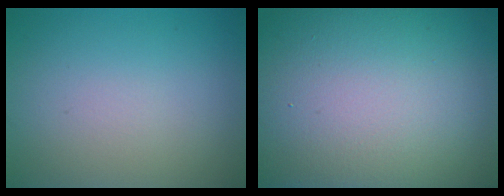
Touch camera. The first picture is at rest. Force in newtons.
{"total": 23.6, "press": 23.6, "slide": 1.3}